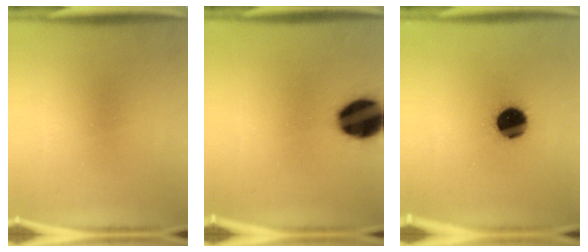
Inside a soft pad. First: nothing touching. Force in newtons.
{"total": 17.3}
{"total": 13.3}